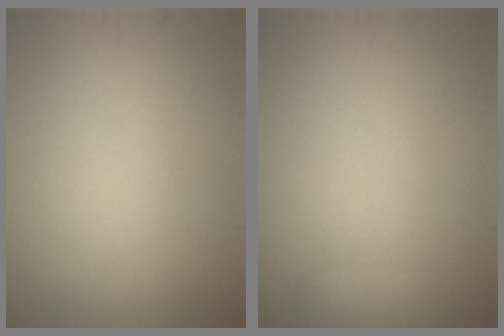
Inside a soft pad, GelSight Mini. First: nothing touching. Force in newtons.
{"total": 1.9, "press": 1.9, "slide": 0.1}